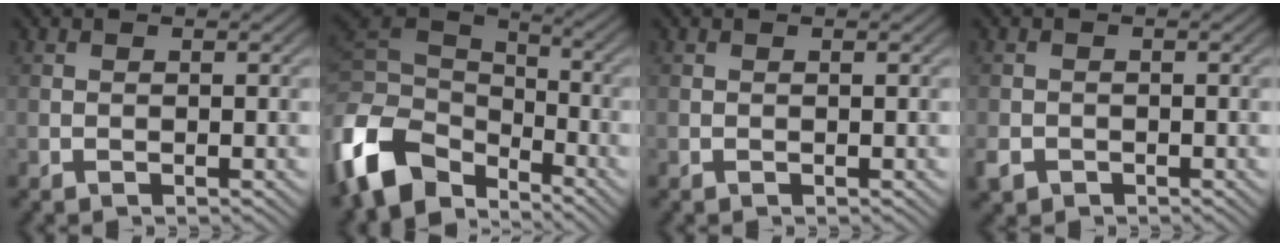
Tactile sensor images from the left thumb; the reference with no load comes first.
{"total": 11.3, "force": [-5.2, 7.7, 6.3], "torque": [-0.172, -0.008, -0.111]}
{"total": 0.0}
{"total": 2.3, "force": [-1.1, 1.8, 0.8], "torque": [-0.022, -0.009, -0.028]}